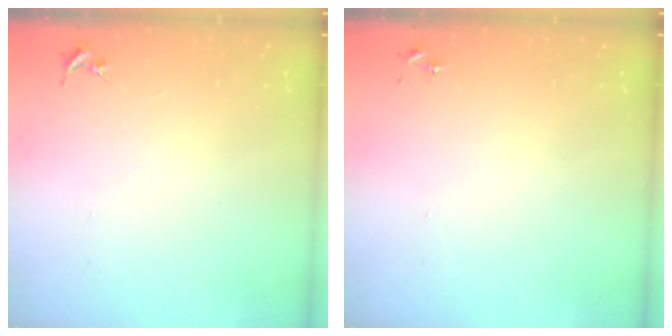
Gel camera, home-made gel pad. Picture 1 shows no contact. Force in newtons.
{"total": 0.0}